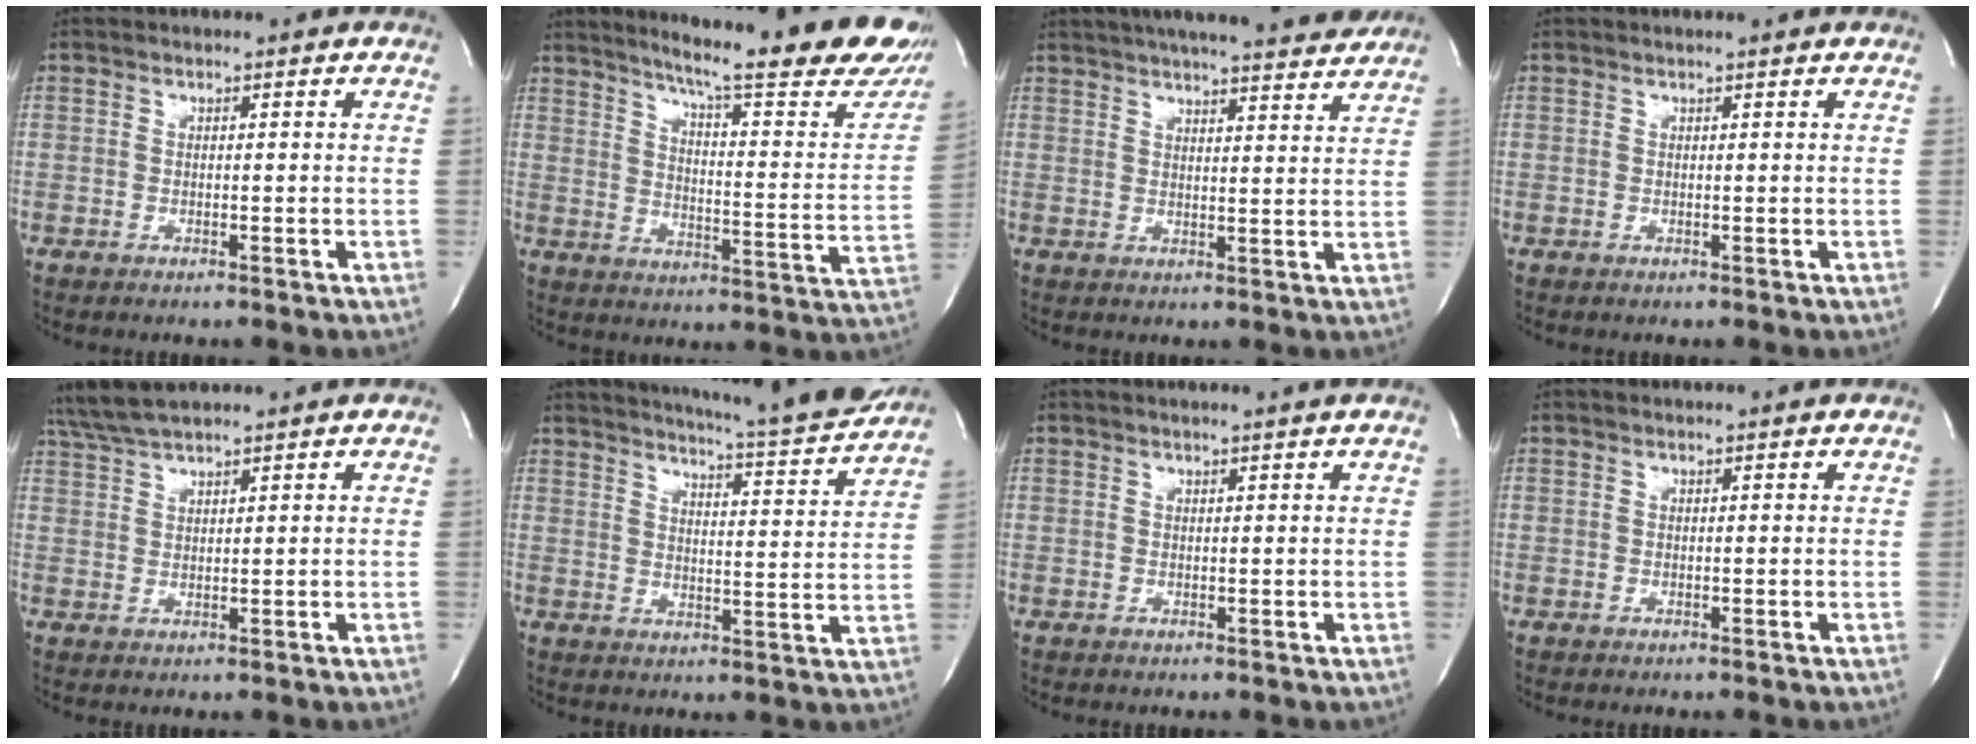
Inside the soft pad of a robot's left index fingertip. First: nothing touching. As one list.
[{"total": 27.5, "force": [22.4, 2.3, 15.8], "torque": [-0.227, -0.076, 0.277]}, {"total": 19.2, "force": [17.1, 2.2, 8.5], "torque": [-0.137, 0.022, 0.226]}, {"total": 1.6, "force": [1.5, -0.2, 0.6], "torque": [-0.014, 0.009, 0.019]}, {"total": 6.0, "force": [5.4, 0.0, 2.6], "torque": [-0.060, 0.025, 0.108]}, {"total": 16.6, "force": [15.4, -0.7, 6.1], "torque": [-0.101, -0.051, 0.197]}, {"total": 1.9, "force": [1.6, -0.6, 0.8], "torque": [-0.018, 0.000, 0.027]}, {"total": 1.0, "force": [1.0, -0.1, 0.3], "torque": [-0.011, 0.007, 0.013]}]